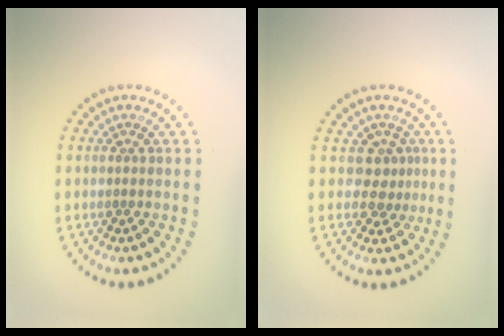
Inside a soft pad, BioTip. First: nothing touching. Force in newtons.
{"total": 2.3, "press": 1.5, "slide": 1.7}